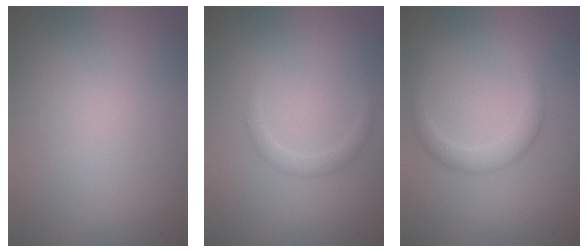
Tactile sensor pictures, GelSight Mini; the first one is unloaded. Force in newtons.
{"total": 1.3, "press": 1.3, "slide": 0.0}
{"total": 2.7, "press": 2.6, "slide": 0.2}